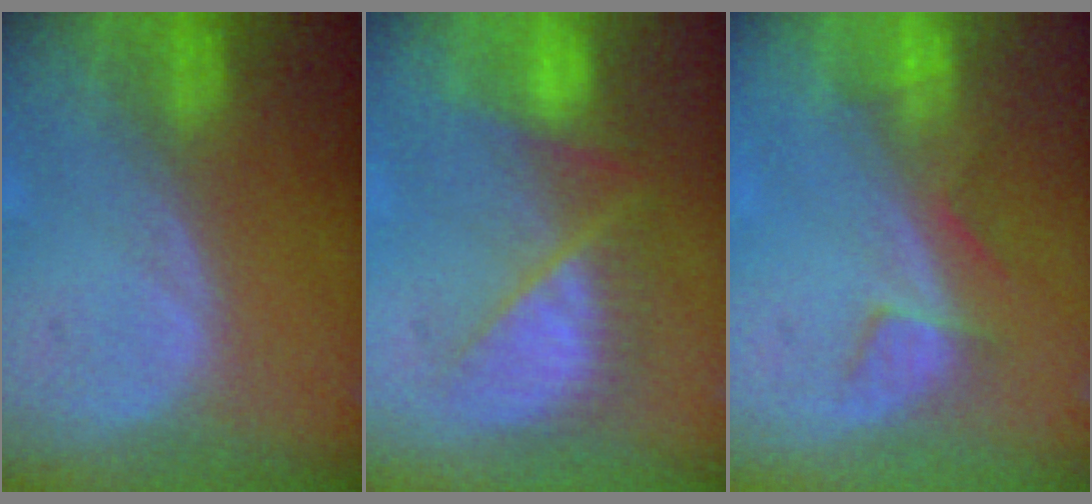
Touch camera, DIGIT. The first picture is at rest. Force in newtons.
{"total": 7.3, "press": 7.2, "slide": 0.6}
{"total": 3.6, "press": 3.3, "slide": 1.4}